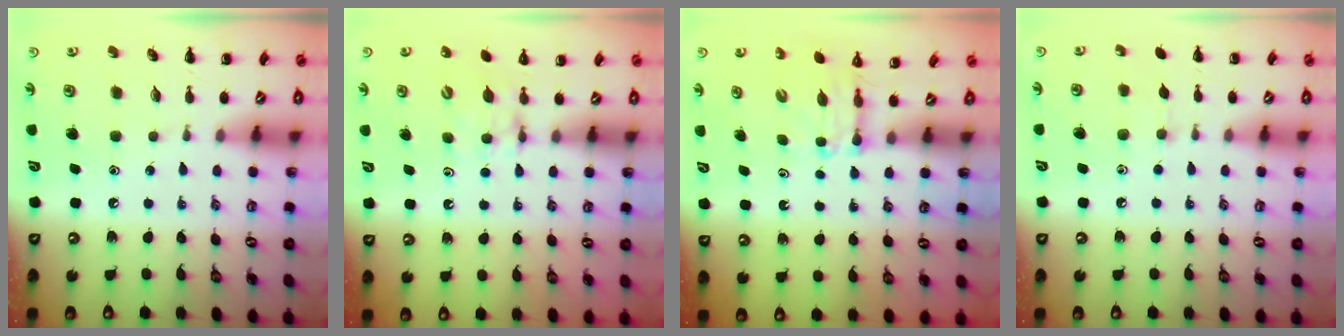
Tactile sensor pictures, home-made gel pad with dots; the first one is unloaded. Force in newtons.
{"total": 5.1, "press": 4.8, "slide": 1.6}
{"total": 2.7, "press": 2.5, "slide": 1.1}
{"total": 4.7, "press": 4.4, "slide": 1.7}